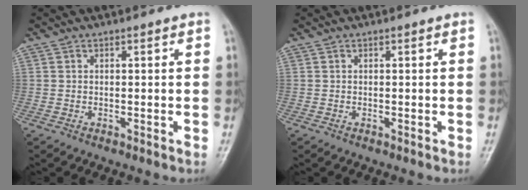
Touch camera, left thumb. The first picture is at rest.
{"total": 0.0}